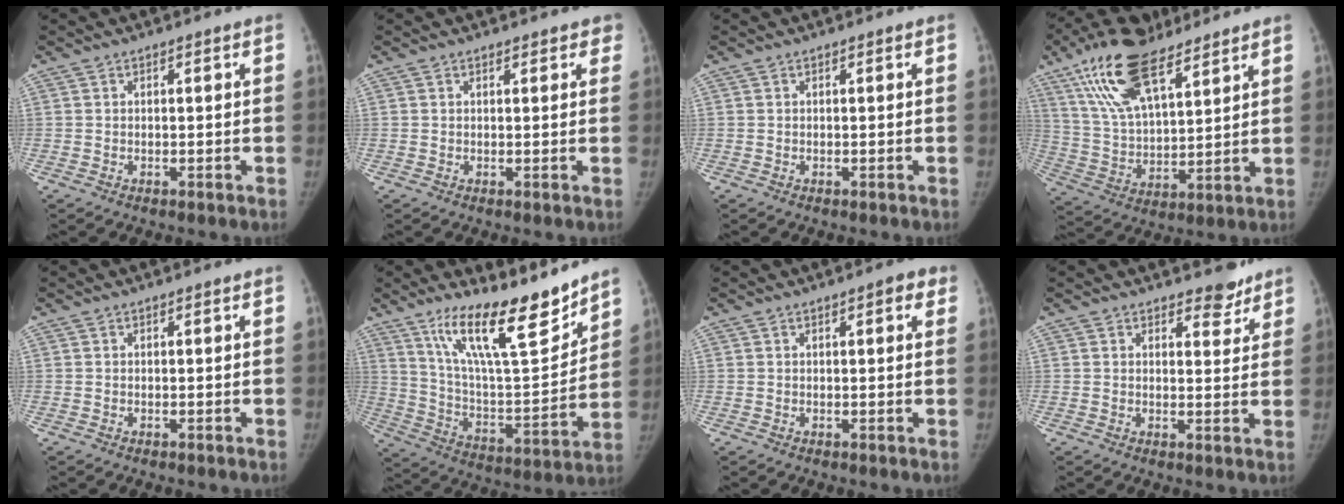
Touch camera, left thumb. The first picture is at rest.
{"total": 2.0, "force": [1.5, 1.1, 0.8], "torque": [0.017, -0.001, 0.010]}
{"total": 0.0}
{"total": 18.5, "force": [11.8, 7.5, 12.2], "torque": [-0.210, -0.030, 0.225]}
{"total": 0.0}
{"total": 20.1, "force": [14.7, 4.9, 12.8], "torque": [-0.179, -0.089, 0.260]}
{"total": 2.9, "force": [1.3, 1.0, 2.4], "torque": [-0.019, 0.001, 0.011]}
{"total": 4.0, "force": [3.3, 1.9, 1.3], "torque": [0.009, -0.023, 0.045]}